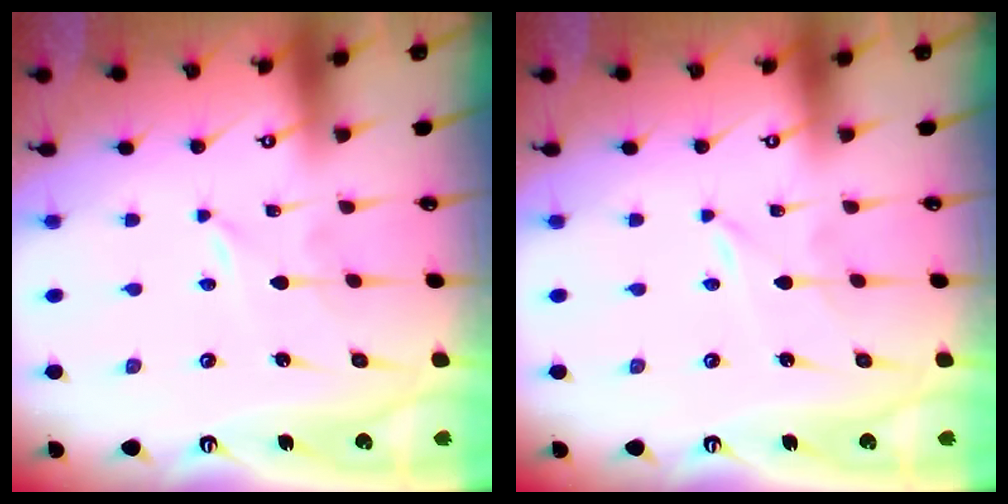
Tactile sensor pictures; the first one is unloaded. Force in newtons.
{"total": 0.0}